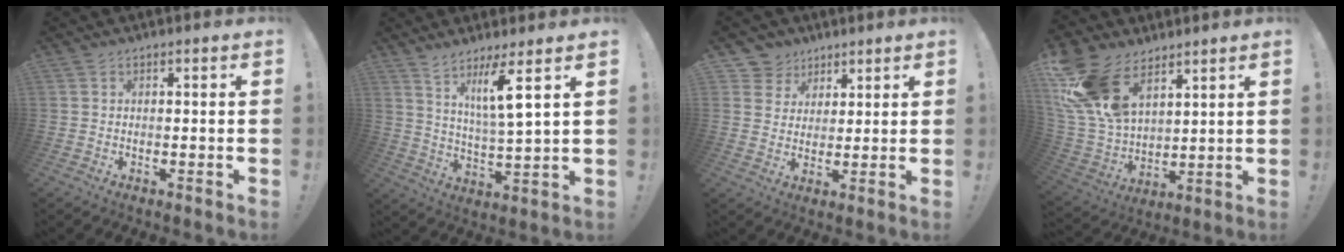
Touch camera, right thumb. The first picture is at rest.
{"total": 9.6, "force": [5.9, 0.0, 7.6], "torque": [-0.134, -0.030, 0.090]}
{"total": 6.8, "force": [3.6, 5.7, 0.6], "torque": [-0.017, -0.026, 0.075]}
{"total": 18.7, "force": [10.5, 11.2, 10.8], "torque": [-0.223, -0.055, 0.200]}